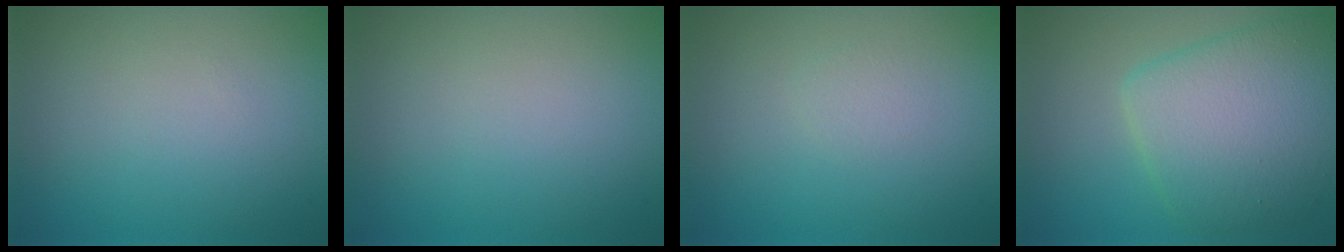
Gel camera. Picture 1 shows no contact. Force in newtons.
{"total": 0.0}
{"total": 0.7, "press": 0.7, "slide": 0.0}
{"total": 6.8, "press": 6.8, "slide": 0.1}